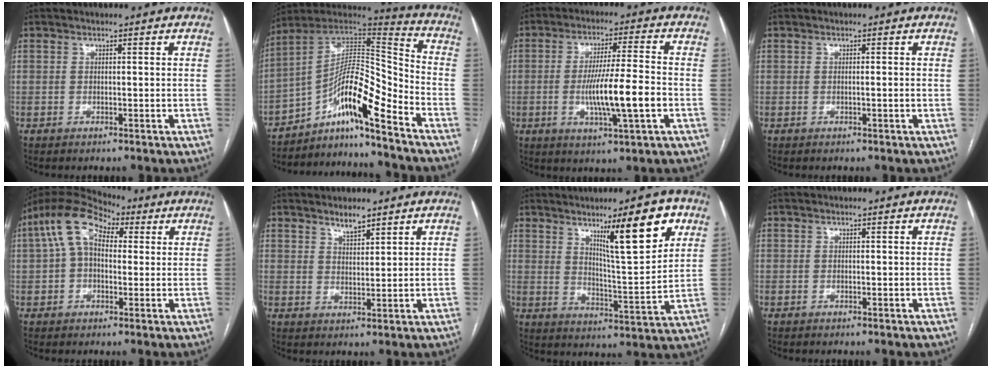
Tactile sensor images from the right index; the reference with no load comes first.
{"total": 14.5, "force": [-9.0, 1.8, 11.2], "torque": [-0.195, 0.032, -0.150]}
{"total": 10.8, "force": [-2.4, 0.3, 10.5], "torque": [-0.193, -0.007, -0.043]}
{"total": 0.6, "force": [-0.1, -0.1, 0.6], "torque": [-0.008, 0.000, 0.000]}
{"total": 10.9, "force": [3.5, 6.6, 7.9], "torque": [-0.161, 0.061, 0.059]}
{"total": 3.1, "force": [2.7, 0.9, 1.3], "torque": [-0.024, -0.006, 0.049]}
{"total": 12.7, "force": [7.0, 1.4, 10.6], "torque": [-0.160, -0.010, 0.110]}
{"total": 0.0}